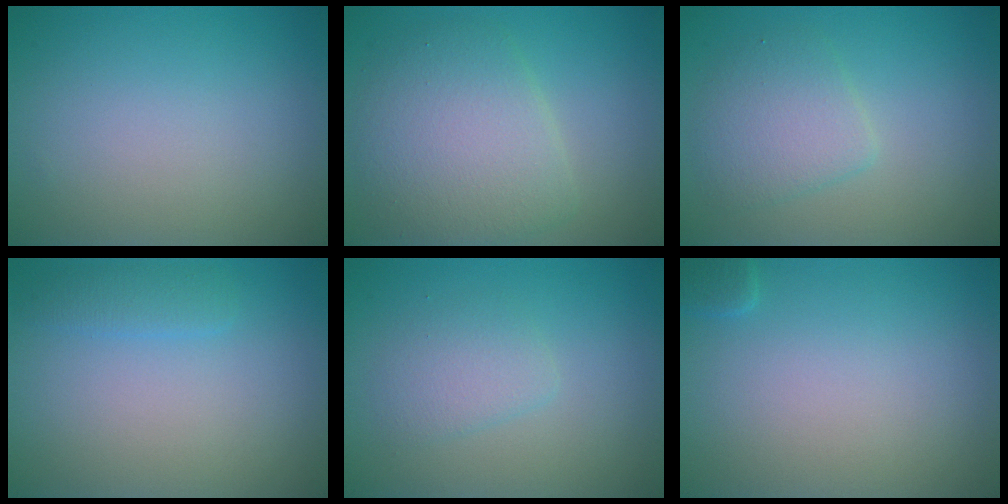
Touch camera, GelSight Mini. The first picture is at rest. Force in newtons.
{"total": 6.4, "press": 6.4, "slide": 0.2}
{"total": 3.4, "press": 3.4, "slide": 0.1}
{"total": 1.4, "press": 1.4, "slide": 0.1}
{"total": 2.1, "press": 2.1, "slide": 0.1}
{"total": 0.8, "press": 0.8, "slide": 0.1}